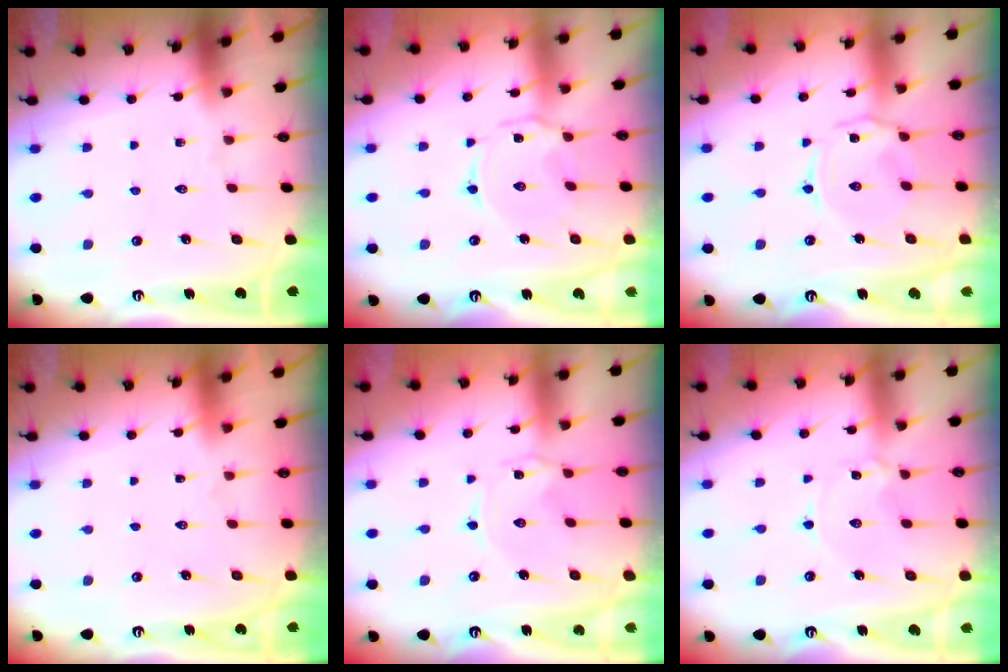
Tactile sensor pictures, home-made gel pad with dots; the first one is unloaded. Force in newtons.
{"total": 2.4, "press": 2.4, "slide": 0.4}
{"total": 2.2, "press": 2.2, "slide": 0.6}
{"total": 1.6, "press": 1.6, "slide": 0.1}
{"total": 0.7, "press": 0.7, "slide": 0.2}
{"total": 1.1, "press": 1.1, "slide": 0.2}